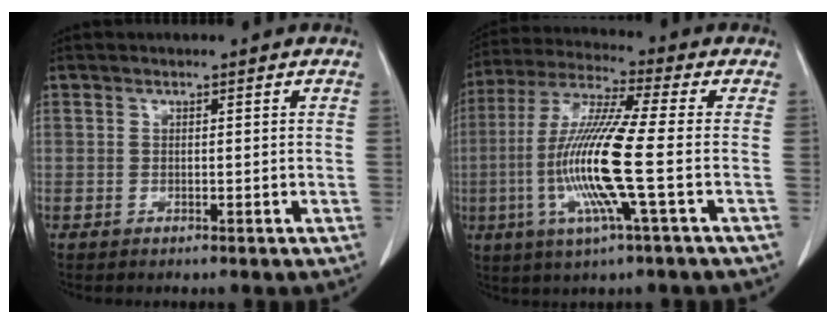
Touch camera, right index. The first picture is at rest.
{"total": 14.3, "force": [-2.8, -0.3, 14.0], "torque": [-0.292, -0.011, -0.065]}